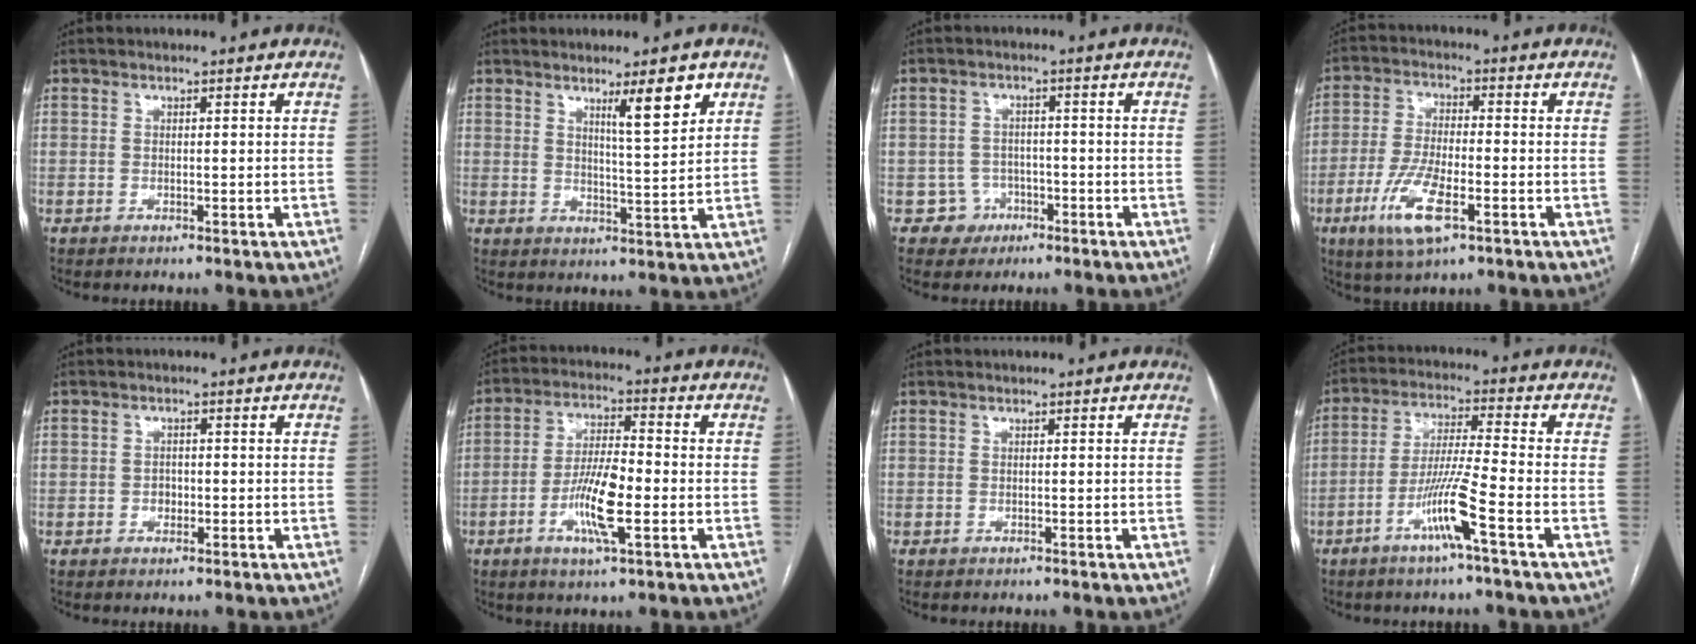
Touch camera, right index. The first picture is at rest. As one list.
[{"total": 6.5, "force": [3.9, 0.4, 5.2], "torque": [-0.079, -0.009, 0.062]}, {"total": 3.8, "force": [-1.6, 3.4, -0.4], "torque": [0.020, 0.019, -0.022]}, {"total": 9.9, "force": [-4.4, 2.8, 8.5], "torque": [-0.180, -0.013, -0.078]}, {"total": 1.4, "force": [-0.4, 1.2, 0.7], "torque": [-0.008, 0.006, -0.006]}, {"total": 9.6, "force": [-2.9, 1.6, 9.0], "torque": [-0.172, -0.001, -0.057]}, {"total": 0.0}, {"total": 9.0, "force": [-4.4, -1.0, 7.7], "torque": [-0.152, -0.006, -0.088]}]